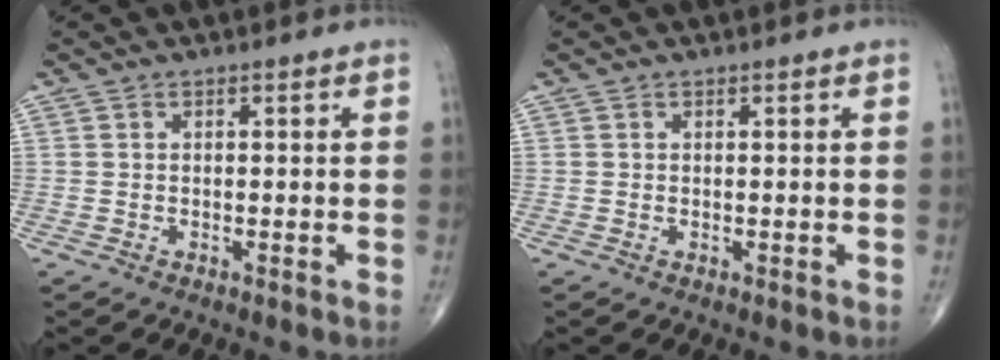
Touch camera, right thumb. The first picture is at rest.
{"total": 0.0}